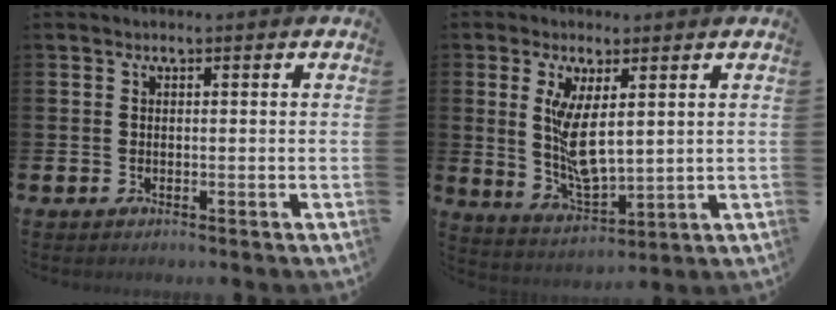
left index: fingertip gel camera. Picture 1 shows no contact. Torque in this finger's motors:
{"motor_torque": [2.13, 0.01, 1.05, 0.21]}